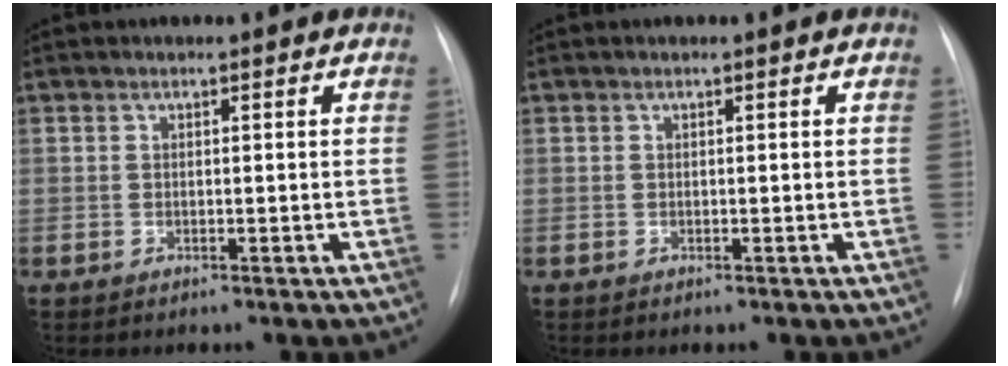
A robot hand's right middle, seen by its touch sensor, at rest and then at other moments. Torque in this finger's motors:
{"motor_torque": [0.02, -0.02, 0.02, 0.00]}